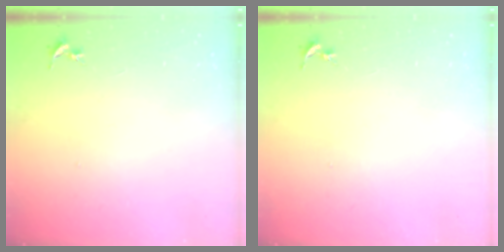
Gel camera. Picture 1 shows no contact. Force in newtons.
{"total": 0.0}